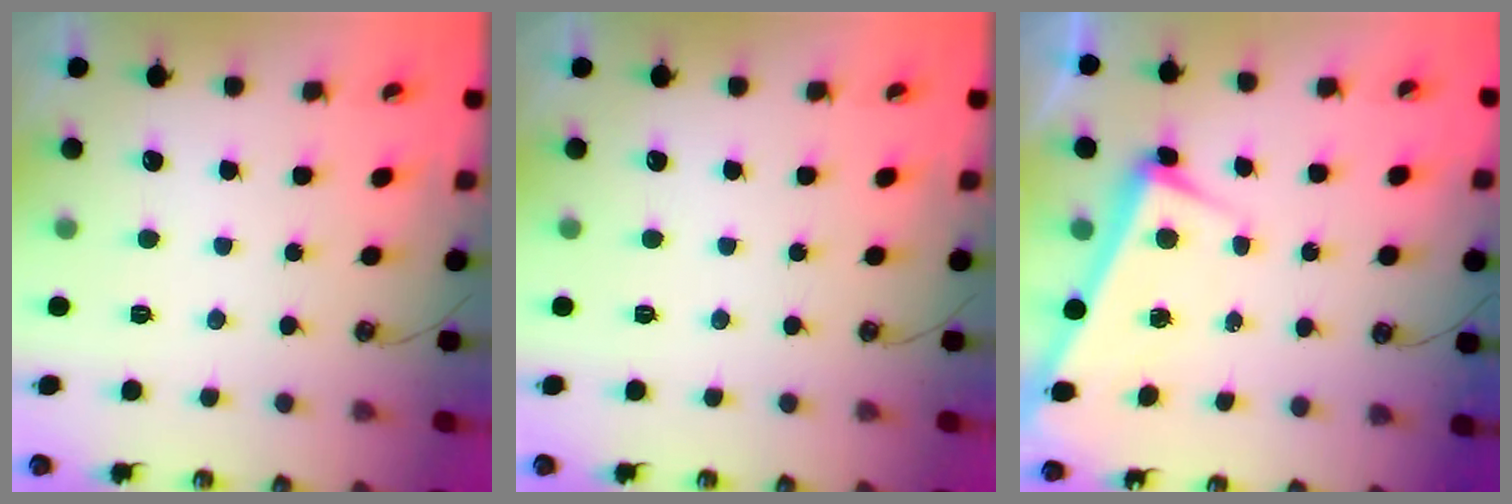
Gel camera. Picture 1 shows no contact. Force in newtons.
{"total": 0.0}
{"total": 3.3, "press": 3.2, "slide": 1.0}